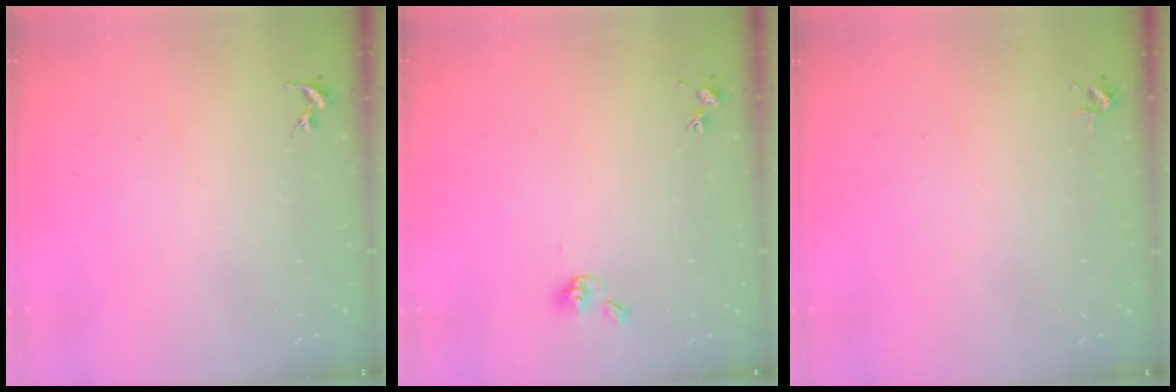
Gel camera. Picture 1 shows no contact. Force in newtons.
{"total": 6.0, "press": 5.6, "slide": 2.1}
{"total": 2.4, "press": 2.4, "slide": 0.3}